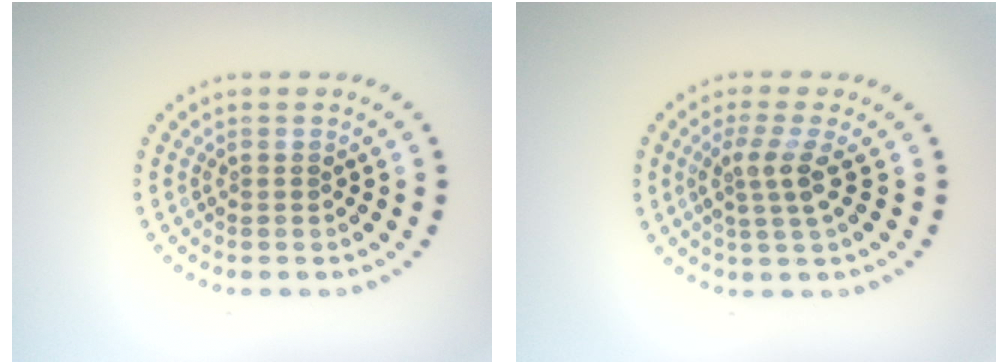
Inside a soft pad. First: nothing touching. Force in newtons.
{"total": 2.7, "press": 2.0, "slide": 1.8}